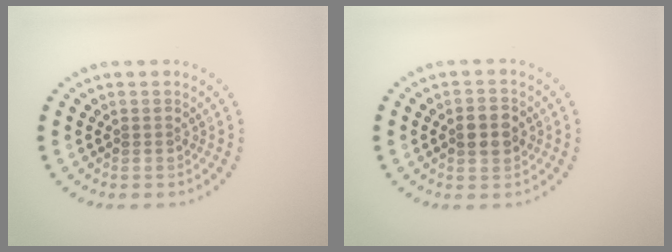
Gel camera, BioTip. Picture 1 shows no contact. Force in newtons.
{"total": 2.9, "press": 2.9, "slide": 0.1}